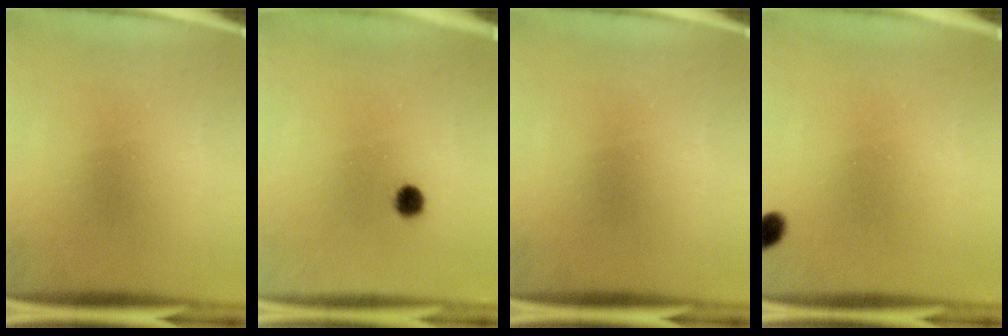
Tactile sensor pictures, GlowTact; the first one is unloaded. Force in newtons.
{"total": 2.6}
{"total": 0.0}
{"total": 2.1}